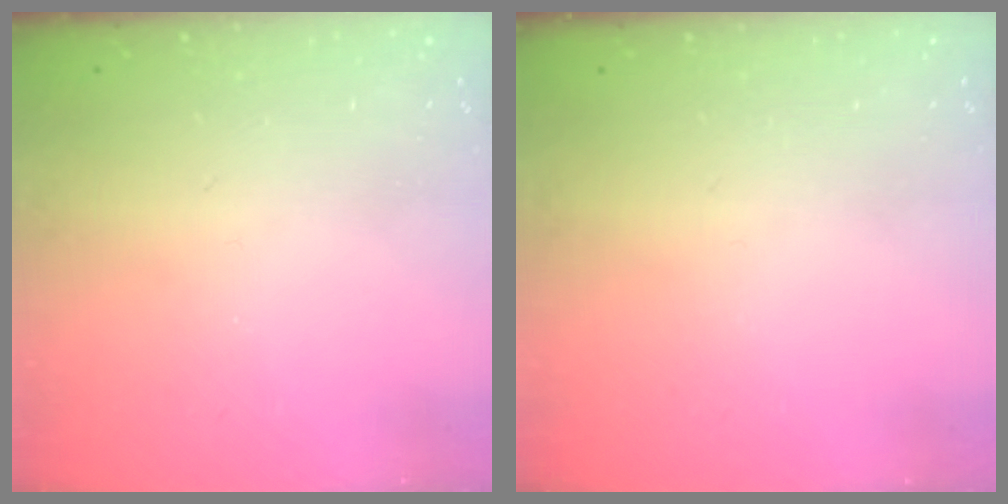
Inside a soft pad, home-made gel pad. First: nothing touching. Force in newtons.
{"total": 0.0}